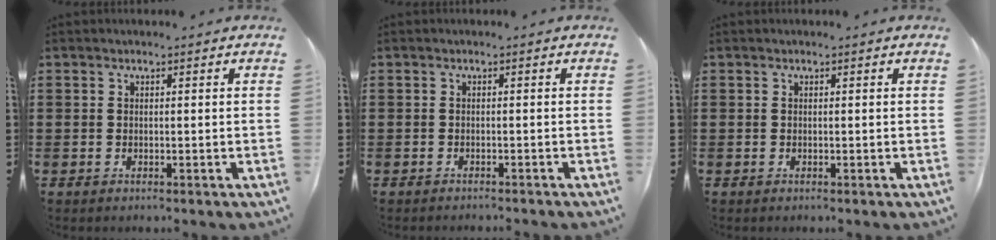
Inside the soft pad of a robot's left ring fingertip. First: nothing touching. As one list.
[{"total": 0.6, "force": [-0.6, -0.1, 0.1], "torque": [-0.005, -0.001, -0.013]}, {"total": 0.0}]